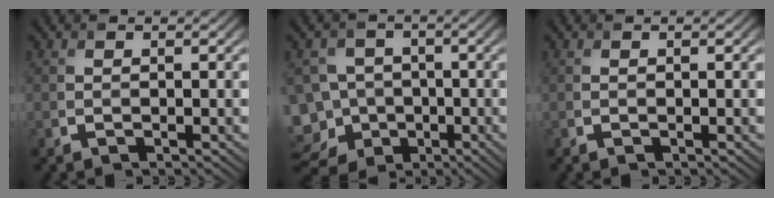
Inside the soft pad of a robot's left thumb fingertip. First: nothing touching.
{"total": 12.4, "force": [-6.6, 9.8, 4.0], "torque": [-0.115, -0.031, -0.118]}
{"total": 0.0}